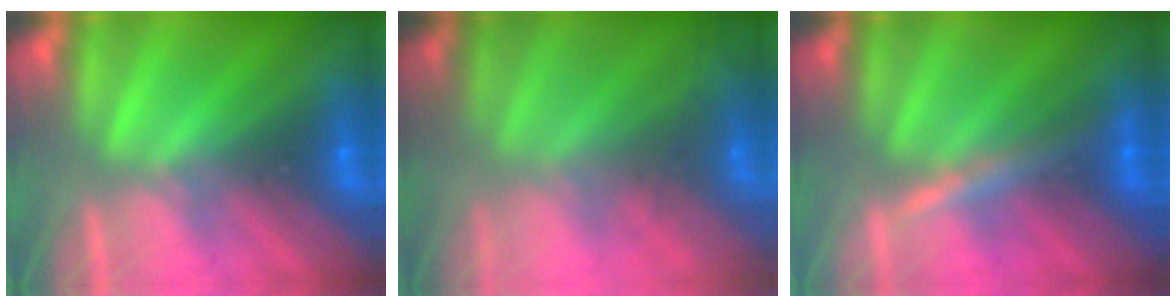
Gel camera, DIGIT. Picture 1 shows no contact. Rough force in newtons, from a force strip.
{"total": 8.1}
{"total": 3.3}